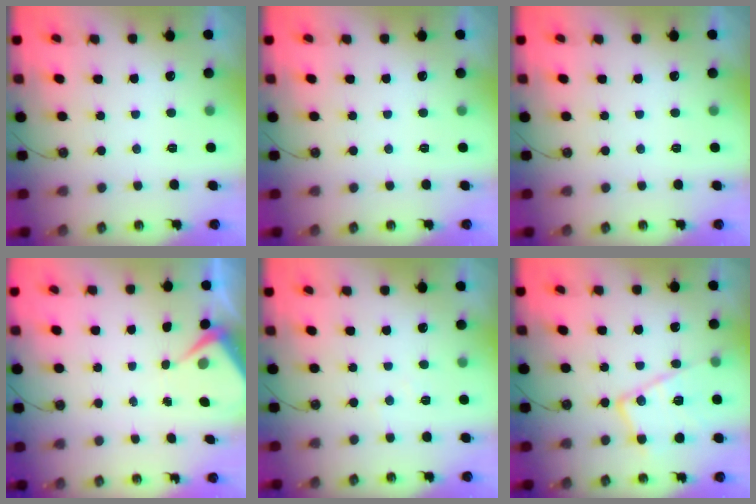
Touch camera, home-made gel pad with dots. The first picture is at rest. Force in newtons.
{"total": 0.0}
{"total": 0.0}
{"total": 3.7, "press": 3.6, "slide": 0.6}
{"total": 3.9, "press": 3.9, "slide": 0.6}
{"total": 16.1, "press": 16.1, "slide": 1.2}